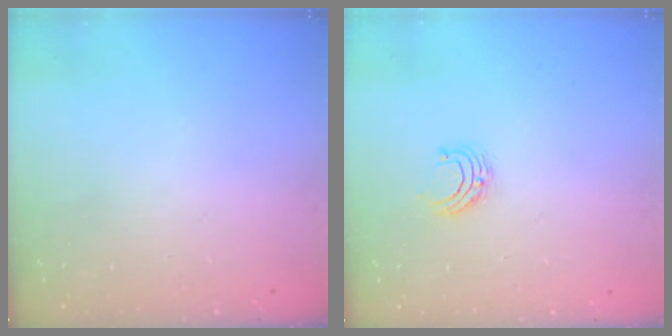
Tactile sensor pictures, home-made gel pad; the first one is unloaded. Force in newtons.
{"total": 5.0, "press": 5.0, "slide": 0.5}